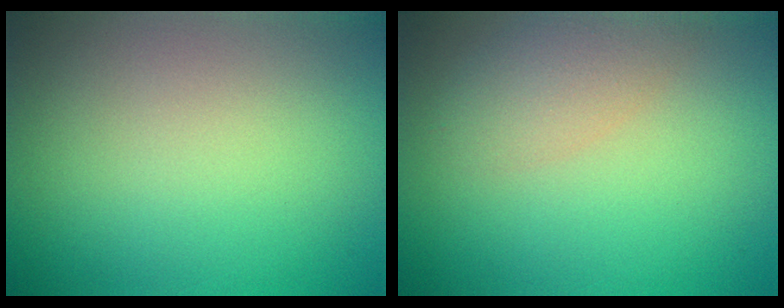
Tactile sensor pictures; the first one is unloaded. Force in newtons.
{"total": 2.8, "press": 2.8, "slide": 0.1}